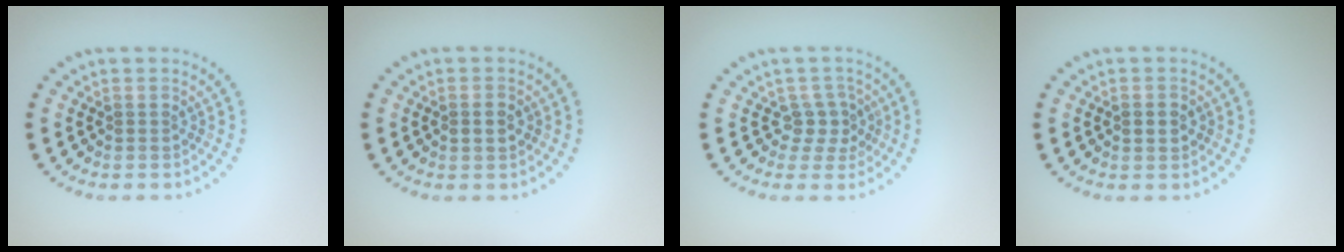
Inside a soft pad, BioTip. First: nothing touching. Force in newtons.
{"total": 1.2, "press": 1.2, "slide": 0.1}
{"total": 2.2, "press": 1.7, "slide": 1.4}
{"total": 1.4, "press": 1.4, "slide": 0.0}